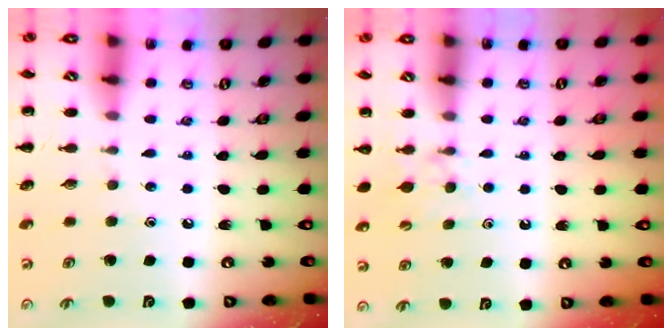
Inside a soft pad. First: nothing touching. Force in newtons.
{"total": 4.5, "press": 4.3, "slide": 1.4}